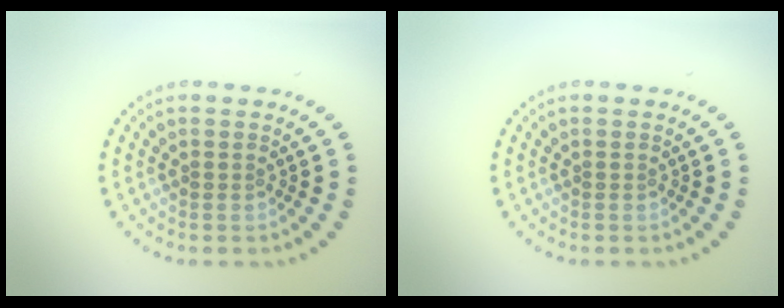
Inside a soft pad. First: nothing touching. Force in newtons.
{"total": 0.0}